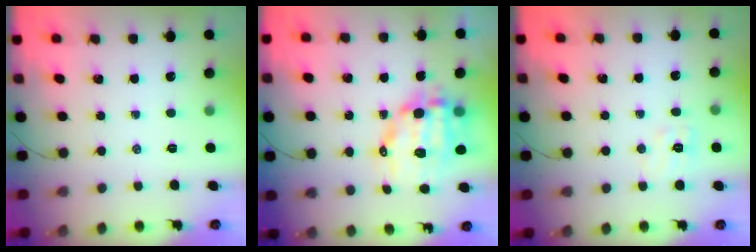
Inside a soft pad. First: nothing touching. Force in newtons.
{"total": 12.2, "press": 11.9, "slide": 2.5}
{"total": 7.4, "press": 7.3, "slide": 1.2}